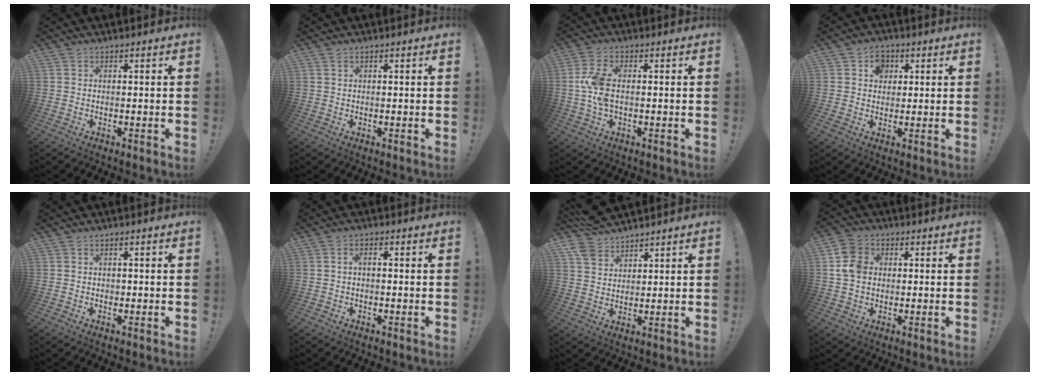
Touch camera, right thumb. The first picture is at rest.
{"total": 1.0, "force": [0.6, 0.7, 0.4], "torque": [-0.001, 0.000, 0.009]}
{"total": 8.3, "force": [-0.3, 4.1, 7.3], "torque": [-0.149, -0.006, -0.006]}
{"total": 6.8, "force": [2.2, 5.8, 2.7], "torque": [-0.028, -0.006, 0.039]}
{"total": 0.8, "force": [-0.4, 0.6, 0.4], "torque": [-0.009, 0.003, -0.006]}
{"total": 1.8, "force": [-0.4, 0.7, 1.6], "torque": [-0.032, 0.006, -0.007]}
{"total": 7.9, "force": [6.7, 3.7, 2.1], "torque": [-0.047, -0.034, 0.132]}
{"total": 8.8, "force": [0.7, 7.0, 5.2], "torque": [-0.096, 0.015, 0.019]}